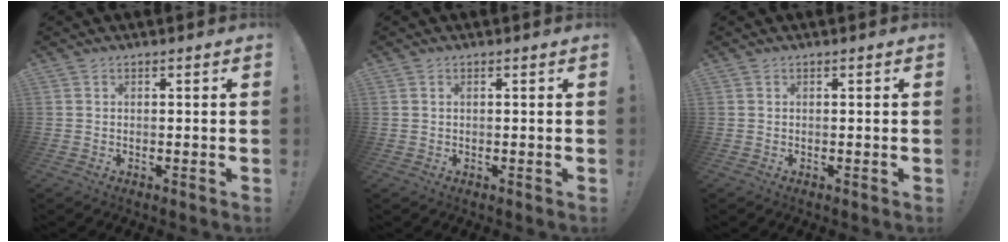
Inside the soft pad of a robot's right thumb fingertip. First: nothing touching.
{"total": 0.5, "force": [0.3, 0.2, 0.4], "torque": [-0.013, 0.002, 0.006]}
{"total": 0.0}